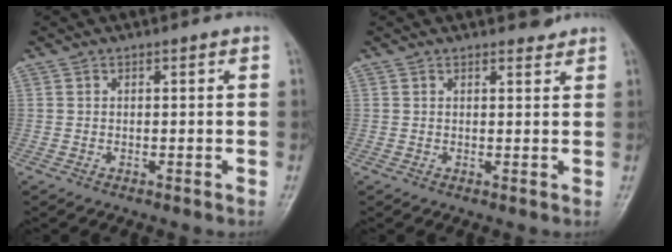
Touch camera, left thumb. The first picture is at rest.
{"total": 1.7, "force": [1.6, 0.6, 0.2], "torque": [0.007, -0.012, 0.020]}